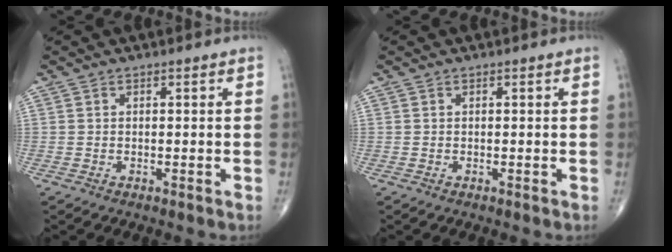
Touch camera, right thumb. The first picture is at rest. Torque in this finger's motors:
{"motor_torque": [0.00, 0.00, 0.02, 0.02, 0.00]}